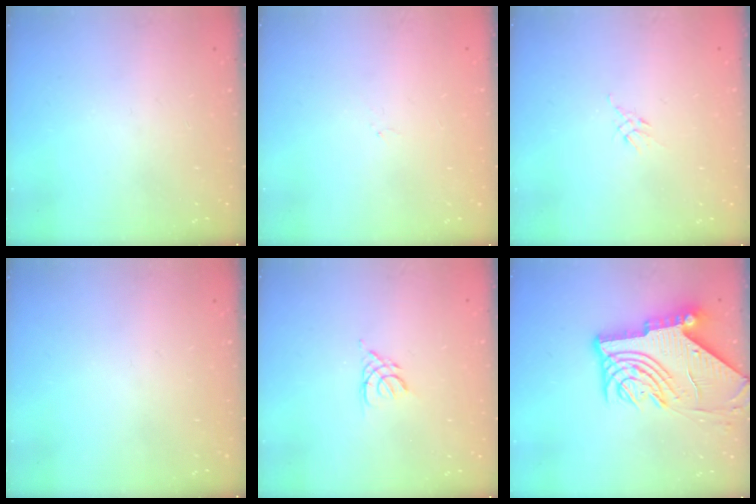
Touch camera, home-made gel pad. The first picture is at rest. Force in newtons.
{"total": 0.0}
{"total": 2.6, "press": 2.5, "slide": 0.7}
{"total": 0.0}
{"total": 3.6, "press": 3.5, "slide": 0.7}
{"total": 14.9, "press": 14.8, "slide": 1.9}